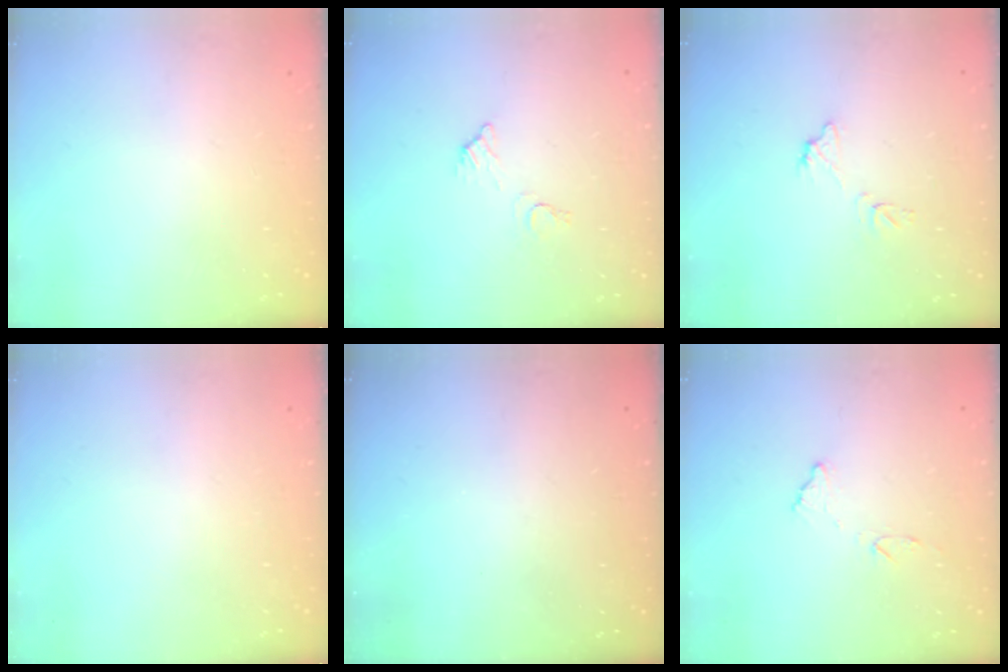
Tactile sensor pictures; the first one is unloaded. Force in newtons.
{"total": 5.2, "press": 5.2, "slide": 0.2}
{"total": 7.1, "press": 7.1, "slide": 0.5}
{"total": 0.0}
{"total": 3.0, "press": 3.0, "slide": 0.1}
{"total": 7.6, "press": 7.5, "slide": 0.5}